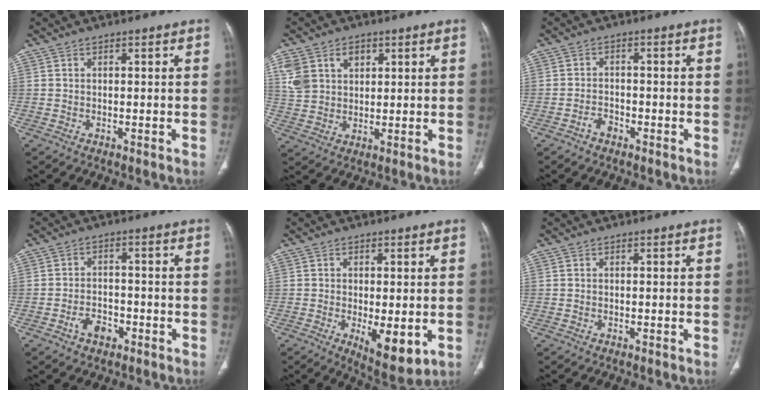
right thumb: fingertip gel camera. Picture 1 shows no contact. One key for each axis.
{"total": 8.8, "fx": 3.5, "fy": 6.6, "fz": 4.6, "tx": -0.074, "ty": -0.003, "tz": 0.076}
{"total": 2.3, "fx": -1.6, "fy": 1.3, "fz": 0.9, "tx": -0.016, "ty": 0.015, "tz": -0.028}
{"total": 4.6, "fx": -2.4, "fy": 2.9, "fz": 2.6, "tx": -0.033, "ty": 0.022, "tz": -0.039}
{"total": 8.6, "fx": -1.9, "fy": 3.3, "fz": 7.7, "tx": -0.107, "ty": -0.023, "tz": -0.021}
{"total": 0.0}